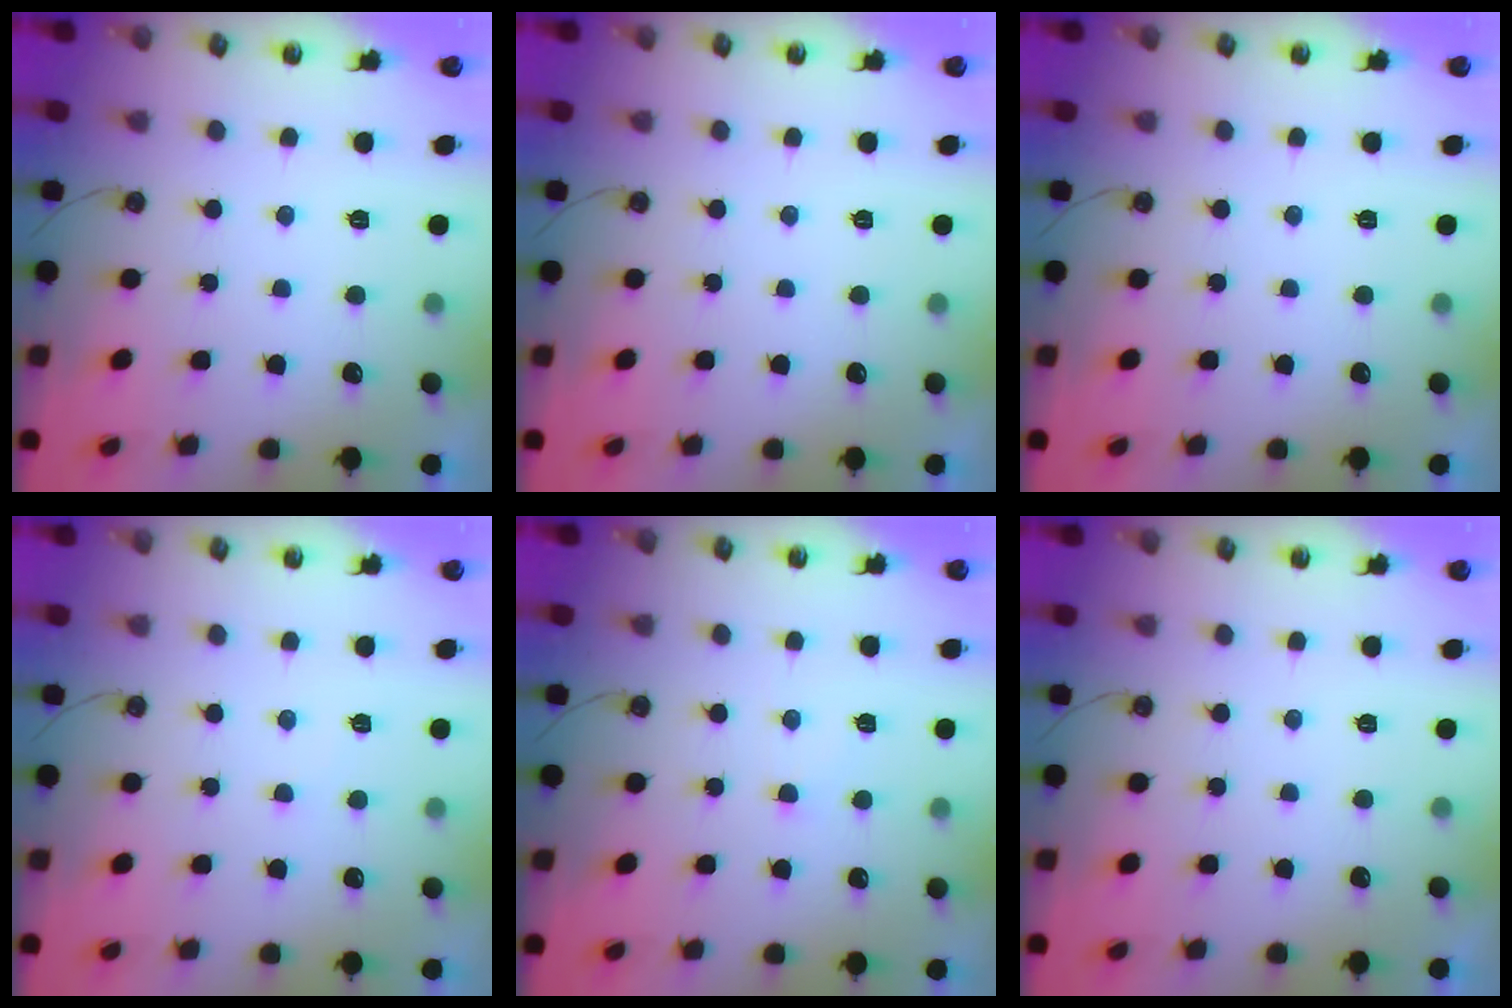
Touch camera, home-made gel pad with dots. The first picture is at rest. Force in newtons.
{"total": 0.0}
{"total": 0.0}
{"total": 2.0, "press": 2.0, "slide": 0.3}
{"total": 4.2, "press": 4.2, "slide": 0.7}
{"total": 0.0}